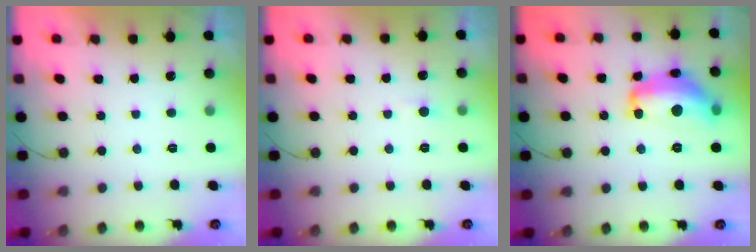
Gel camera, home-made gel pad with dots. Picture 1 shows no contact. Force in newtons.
{"total": 2.0, "press": 2.0, "slide": 0.2}
{"total": 16.0, "press": 16.0, "slide": 1.1}